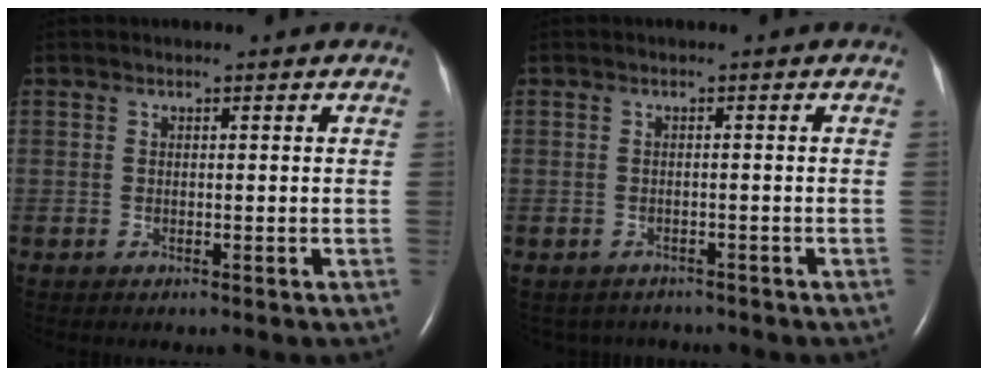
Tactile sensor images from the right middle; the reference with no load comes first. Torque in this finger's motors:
{"motor_torque": [0.03, -0.07, -0.05, 0.00]}